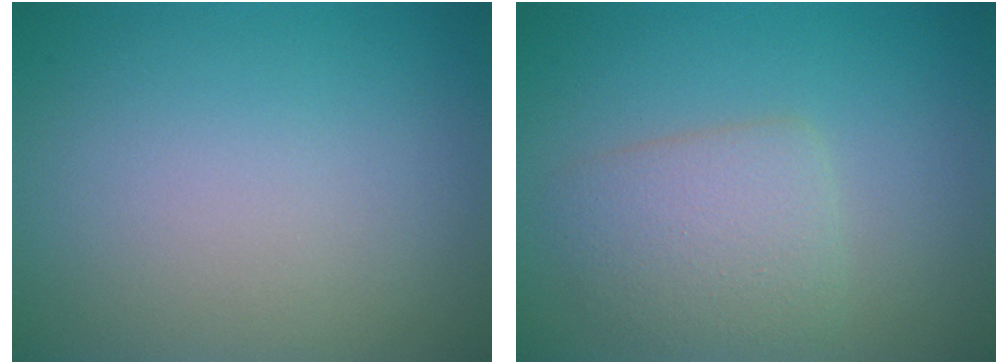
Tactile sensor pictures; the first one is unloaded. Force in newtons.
{"total": 3.3, "press": 3.3, "slide": 0.2}